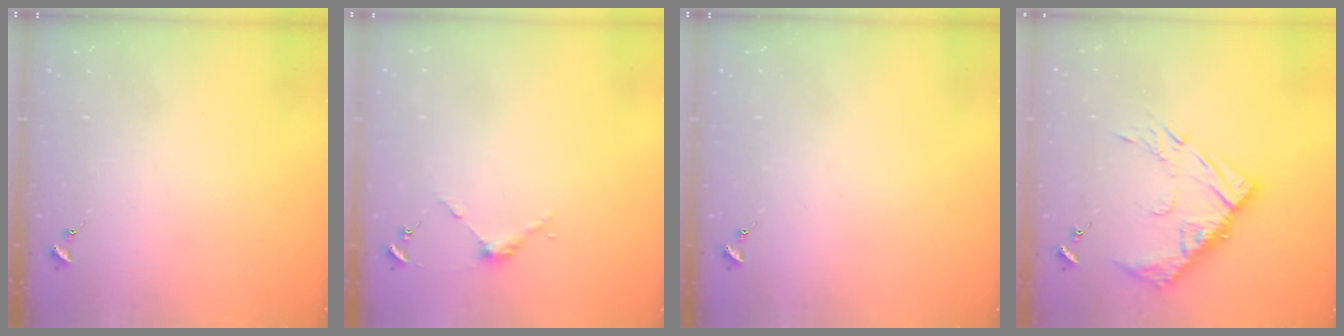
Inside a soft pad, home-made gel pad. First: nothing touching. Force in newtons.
{"total": 3.7, "press": 3.7, "slide": 0.3}
{"total": 0.0}
{"total": 13.4, "press": 13.4, "slide": 1.0}